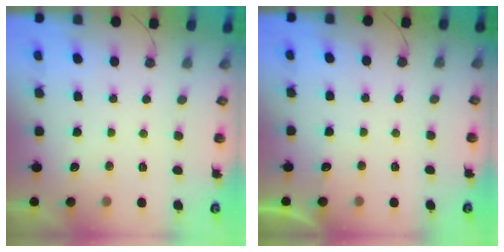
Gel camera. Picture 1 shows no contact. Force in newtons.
{"total": 2.7, "press": 2.7, "slide": 0.3}